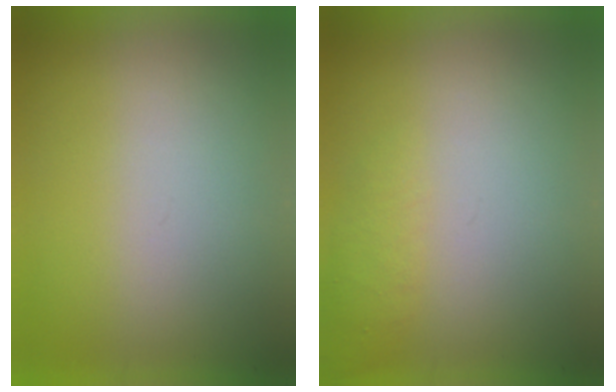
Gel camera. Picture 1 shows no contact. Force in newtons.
{"total": 1.4}